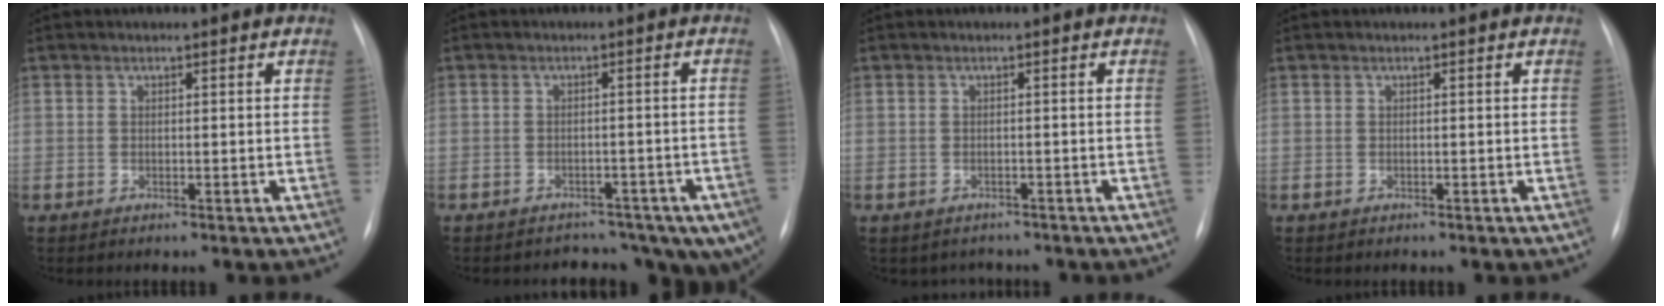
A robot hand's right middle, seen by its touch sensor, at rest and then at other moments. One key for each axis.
{"total": 11.4, "fx": -8.5, "fy": 6.2, "fz": 4.2, "tx": -0.043, "ty": 0.029, "tz": -0.088}
{"total": 2.6, "fx": -2.2, "fy": 1.5, "fz": -0.1, "tx": -0.002, "ty": 0.010, "tz": -0.027}
{"total": 0.0}